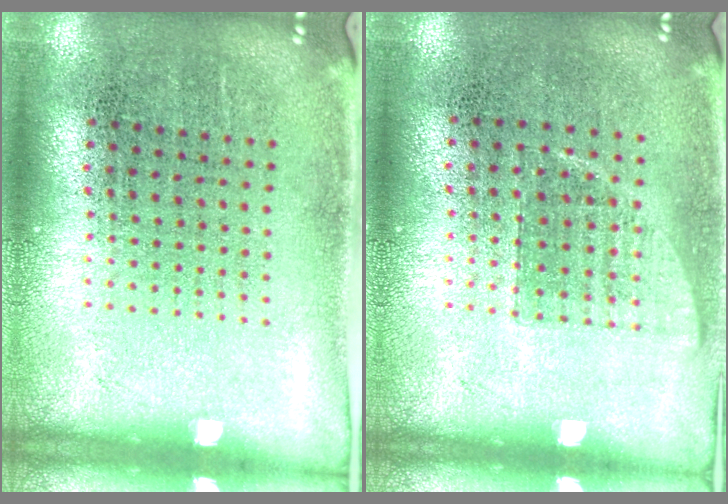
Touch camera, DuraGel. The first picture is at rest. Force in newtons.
{"total": 0.7, "press": 0.7, "slide": 0.2}